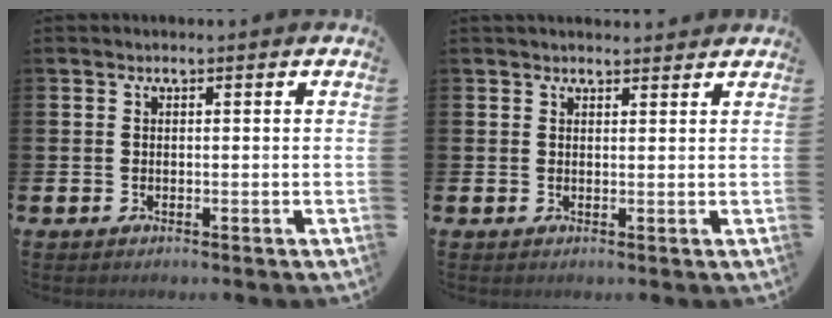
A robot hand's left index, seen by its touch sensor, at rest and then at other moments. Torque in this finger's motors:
{"motor_torque": [0.94, -1.19, 0.15, 0.04]}